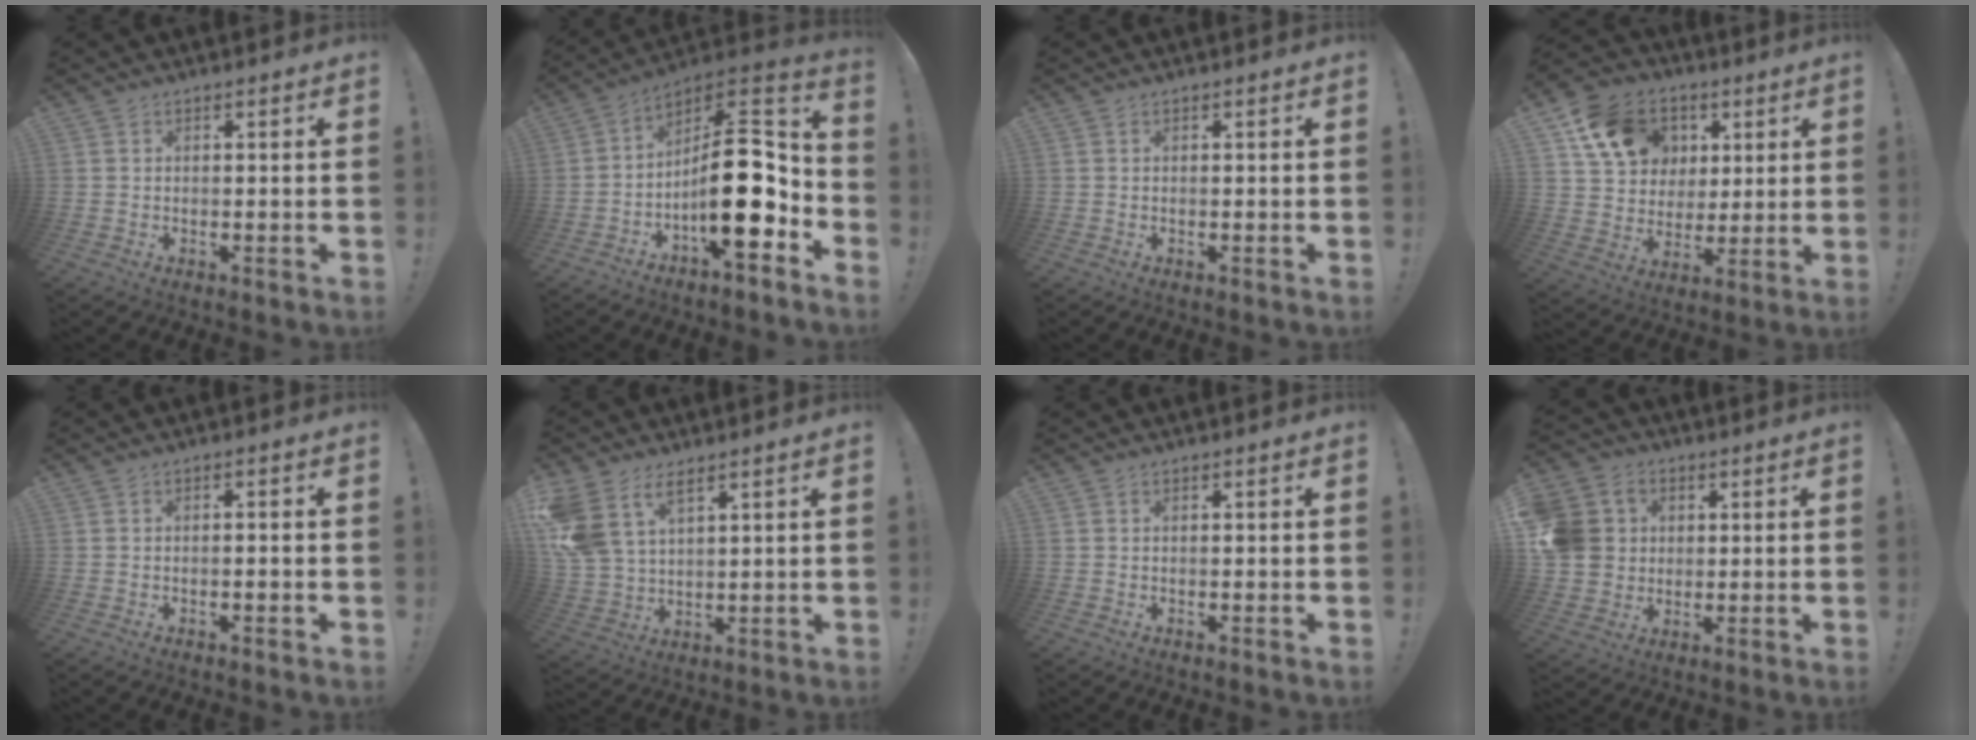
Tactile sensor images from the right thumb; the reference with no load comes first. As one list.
[{"total": 21.3, "force": [-4.0, 8.6, 19.1], "torque": [-0.292, 0.020, -0.060]}, {"total": 0.0}, {"total": 16.7, "force": [7.1, 13.4, 7.0], "torque": [-0.103, -0.020, 0.151]}, {"total": 1.1, "force": [-0.7, 0.2, 0.8], "torque": [-0.011, 0.002, -0.012]}, {"total": 10.2, "force": [6.2, 5.8, 5.7], "torque": [-0.122, -0.030, 0.123]}, {"total": 0.0}, {"total": 11.6, "force": [1.8, 10.6, 4.4], "torque": [-0.080, 0.003, 0.042]}]